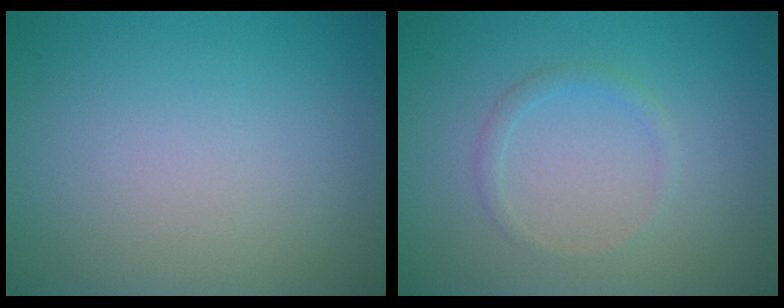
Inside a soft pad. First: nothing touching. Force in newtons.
{"total": 1.1, "press": 1.1, "slide": 0.1}